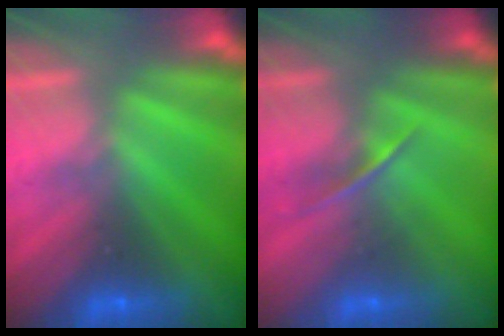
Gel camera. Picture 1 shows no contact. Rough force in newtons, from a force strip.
{"total": 1.3}